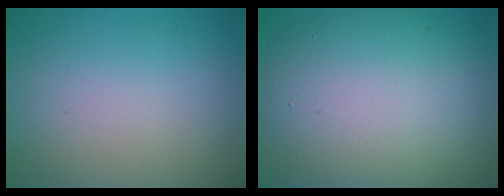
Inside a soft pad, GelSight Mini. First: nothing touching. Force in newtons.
{"total": 13.8, "press": 13.7, "slide": 1.3}